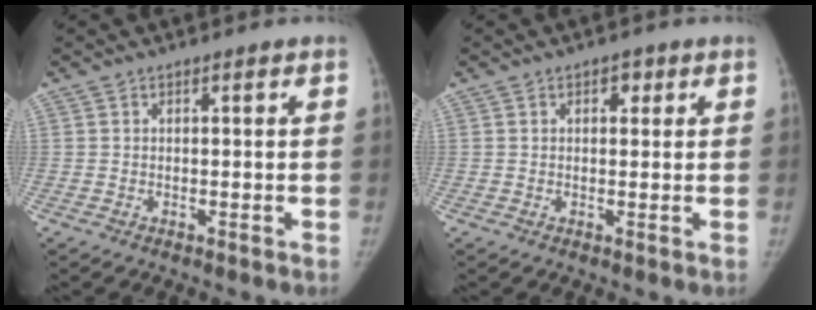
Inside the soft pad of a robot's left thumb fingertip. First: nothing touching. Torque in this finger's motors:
{"motor_torque": [-0.01, 0.02, -0.33, 0.40, -0.01]}